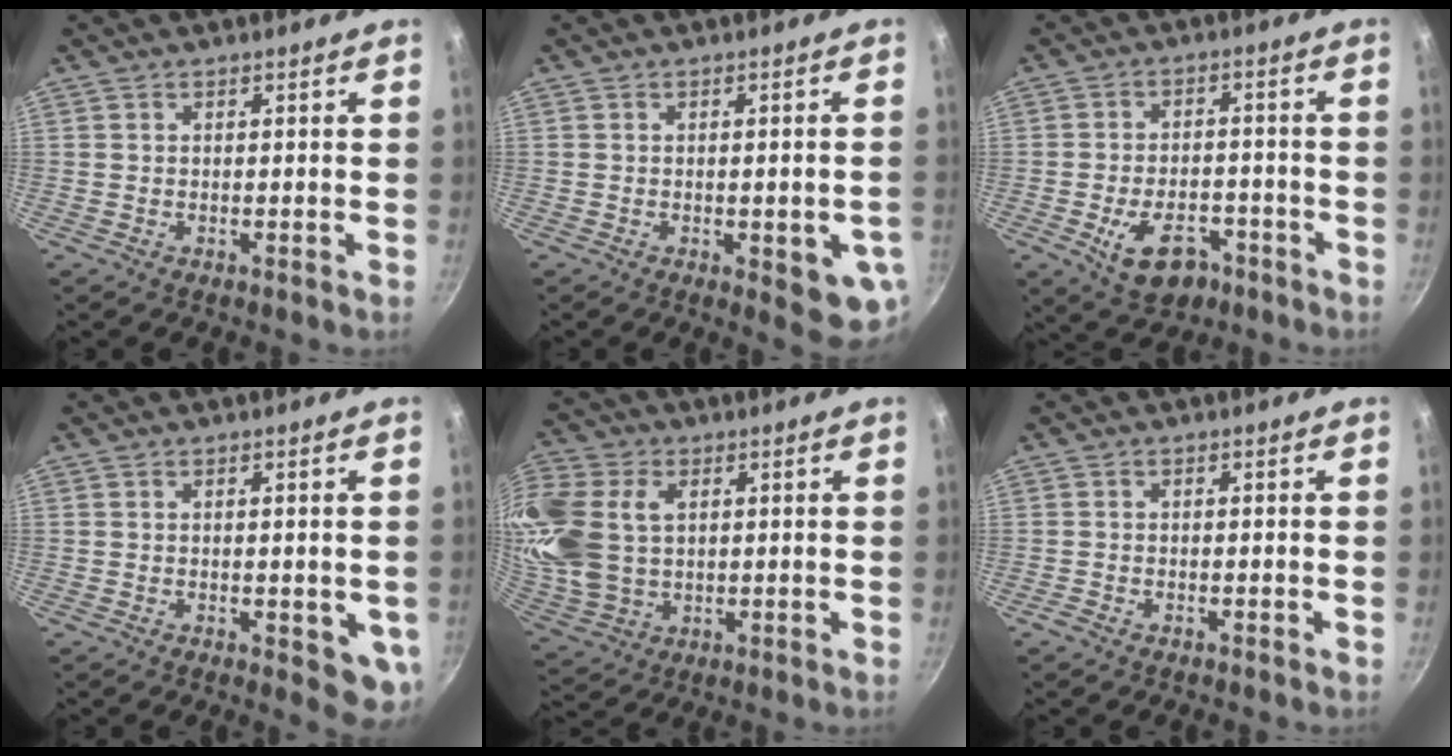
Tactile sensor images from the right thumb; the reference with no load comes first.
{"total": 8.6, "force": [-2.1, 2.8, 7.9], "torque": [-0.079, -0.006, -0.022]}
{"total": 9.9, "force": [-4.7, 6.0, 6.3], "torque": [-0.080, 0.023, -0.066]}
{"total": 6.1, "force": [-1.0, 2.4, 5.5], "torque": [-0.059, -0.015, -0.010]}
{"total": 19.0, "force": [3.7, 13.6, 12.7], "torque": [-0.290, 0.006, 0.077]}
{"total": 0.8, "force": [-0.7, 0.2, 0.3], "torque": [-0.019, 0.005, -0.017]}